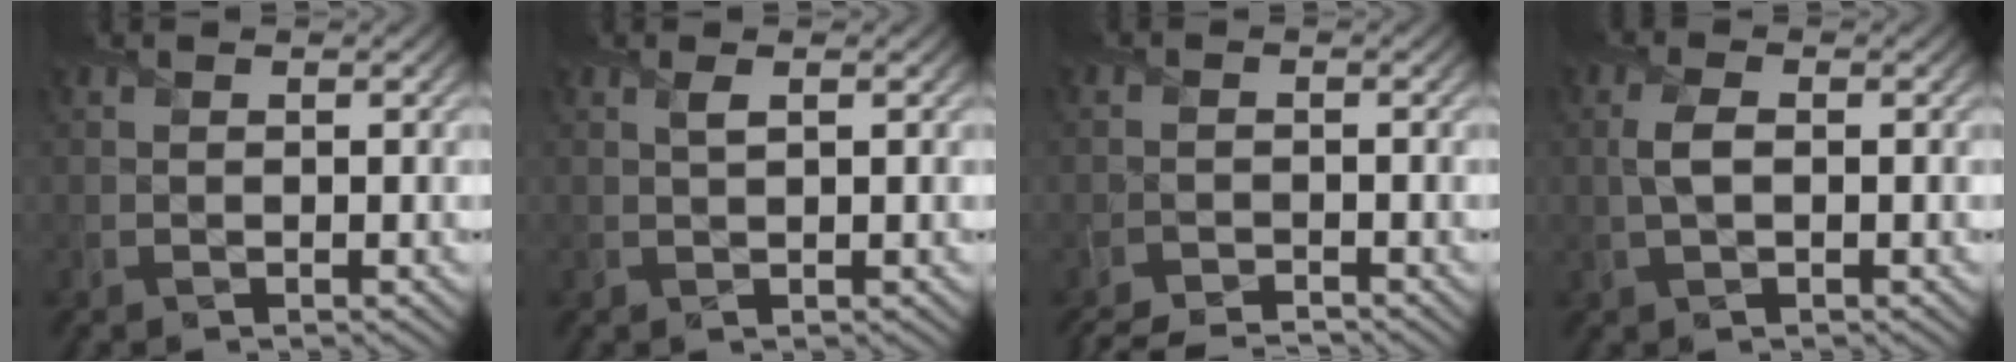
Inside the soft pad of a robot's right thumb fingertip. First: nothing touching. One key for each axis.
{"total": 1.2, "fx": 0.6, "fy": 0.3, "fz": 1.0, "tx": -0.023, "ty": 0.001, "tz": 0.011}
{"total": 3.8, "fx": -3.5, "fy": 0.4, "fz": 1.4, "tx": -0.038, "ty": -0.011, "tz": -0.071}
{"total": 2.4, "fx": 0.1, "fy": 1.1, "fz": 2.2, "tx": -0.054, "ty": 0.002, "tz": 0.000}